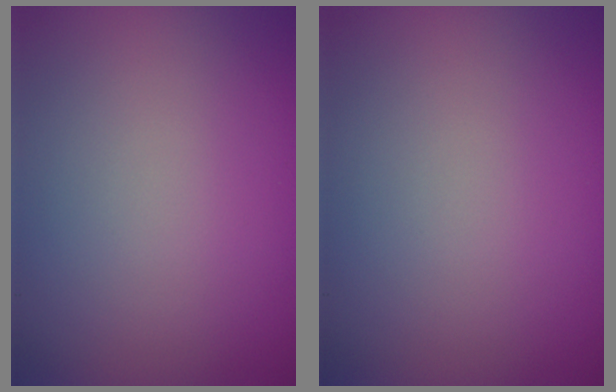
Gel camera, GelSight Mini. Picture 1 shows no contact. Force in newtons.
{"total": 0.0}